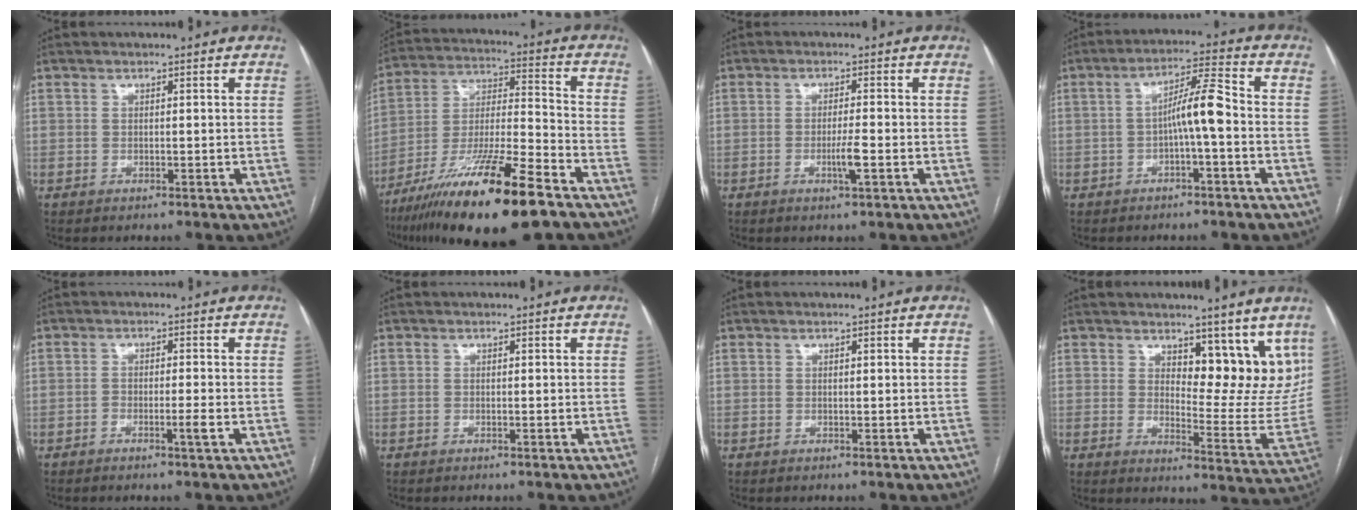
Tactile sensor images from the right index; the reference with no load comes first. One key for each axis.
{"total": 20.4, "fx": -13.3, "fy": 1.8, "fz": 15.4, "tx": -0.276, "ty": -0.035, "tz": -0.234}
{"total": 3.0, "fx": -1.0, "fy": -0.1, "fz": 2.8, "tx": -0.056, "ty": -0.003, "tz": -0.017}
{"total": 6.5, "fx": -1.2, "fy": 0.4, "fz": 6.4, "tx": -0.109, "ty": 0.022, "tz": -0.020}
{"total": 2.2, "fx": -1.0, "fy": -0.2, "fz": 1.9, "tx": -0.036, "ty": 0.002, "tz": -0.018}
{"total": 0.0}
{"total": 0.0}
{"total": 11.2, "fx": 8.0, "fy": 4.7, "fz": 6.3, "tx": -0.061, "ty": -0.024, "tz": 0.109}